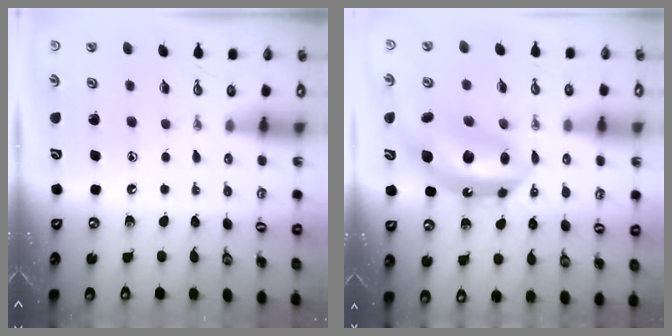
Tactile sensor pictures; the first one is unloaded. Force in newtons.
{"total": 13.4, "press": 13.4, "slide": 0.9}